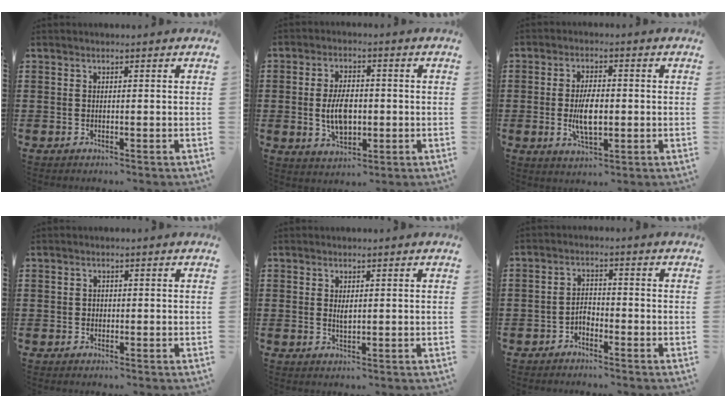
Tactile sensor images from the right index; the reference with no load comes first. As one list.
[{"total": 6.5, "force": [-0.5, 3.5, 5.5], "torque": [-0.107, -0.002, -0.012]}, {"total": 6.2, "force": [-0.7, 2.7, 5.5], "torque": [-0.110, -0.008, -0.019]}, {"total": 0.7, "force": [-0.1, 0.7, 0.2], "torque": [-0.006, 0.003, -0.001]}, {"total": 1.5, "force": [0.5, 0.6, 1.3], "torque": [-0.028, 0.002, 0.009]}, {"total": 2.1, "force": [-1.7, 1.1, 0.6], "torque": [-0.018, 0.003, -0.036]}]